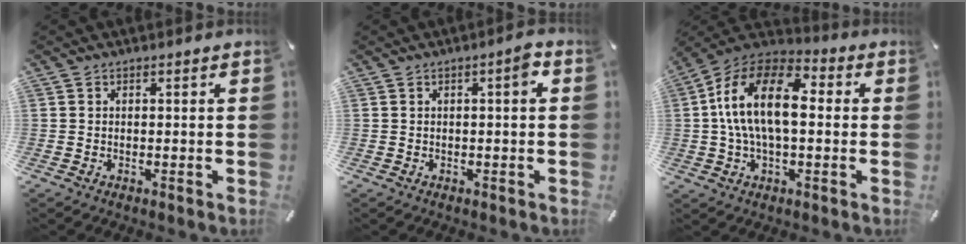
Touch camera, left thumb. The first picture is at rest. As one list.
[{"total": 2.8, "force": [0.2, 0.7, 2.7], "torque": [-0.044, 0.008, -0.002]}, {"total": 16.3, "force": [0.9, 9.2, 13.5], "torque": [-0.277, 0.005, 0.013]}]